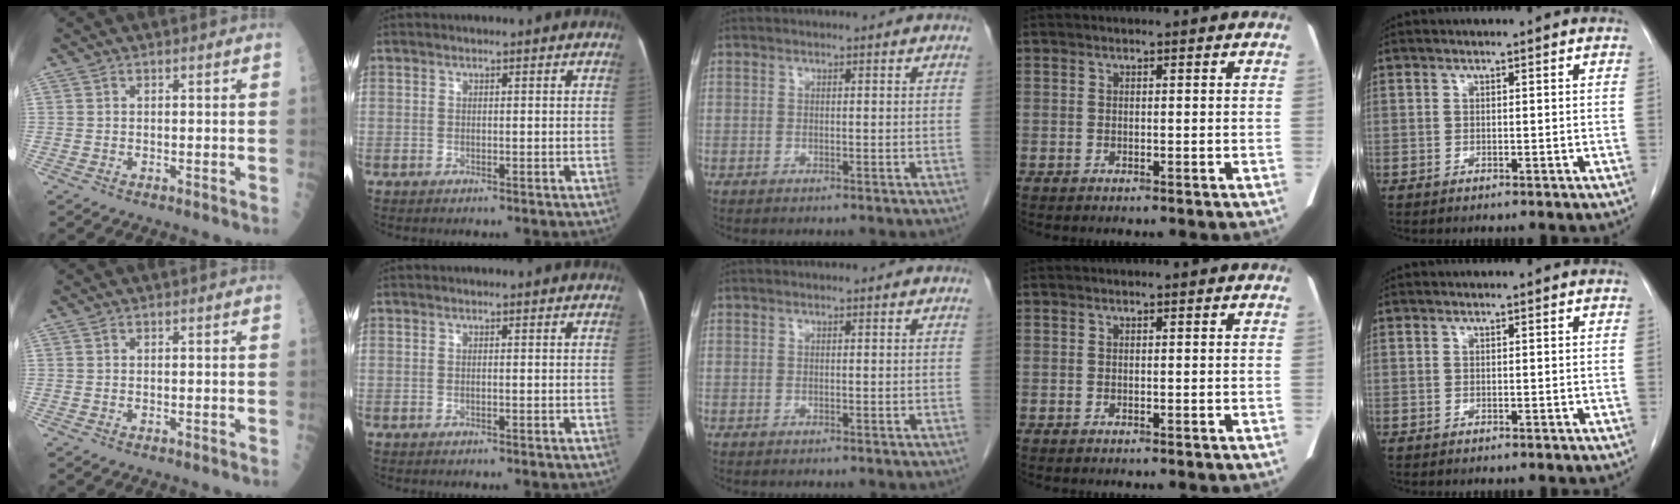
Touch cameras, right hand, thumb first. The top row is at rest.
{}